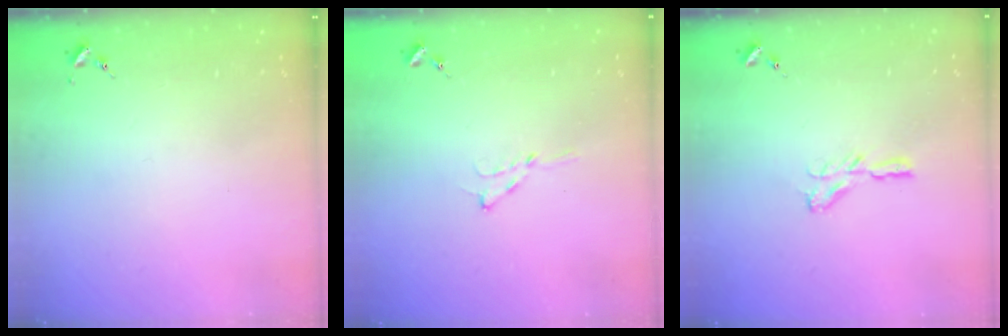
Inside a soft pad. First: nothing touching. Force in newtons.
{"total": 4.3, "press": 4.3, "slide": 0.6}
{"total": 5.8, "press": 5.8, "slide": 0.2}